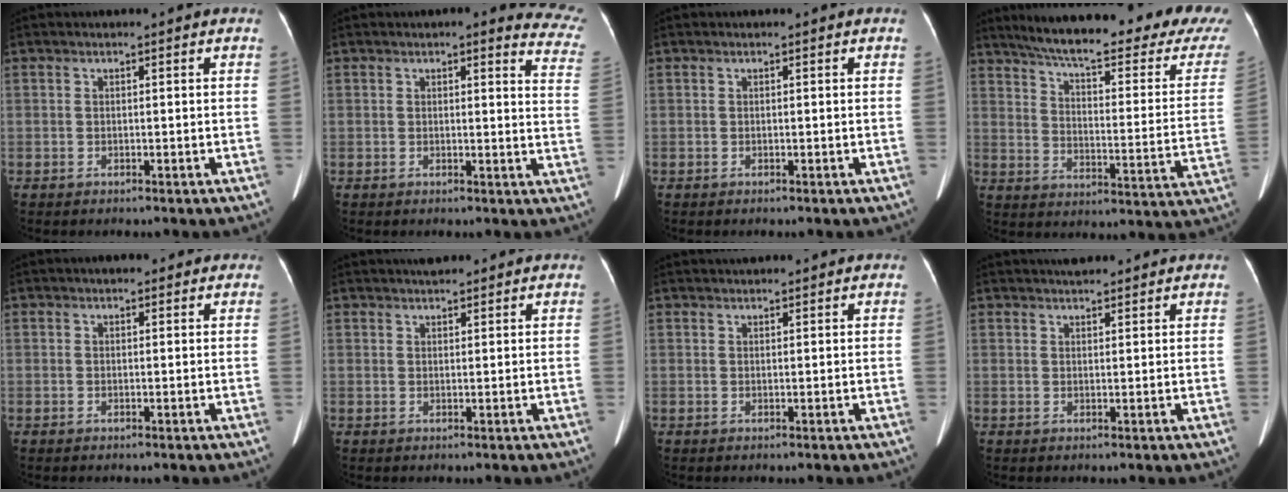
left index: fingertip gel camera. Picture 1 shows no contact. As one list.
[{"total": 11.3, "force": [9.9, 2.3, 4.9], "torque": [-0.017, -0.040, 0.070]}, {"total": 0.0}, {"total": 28.9, "force": [24.8, 3.7, 14.5], "torque": [-0.215, -0.065, 0.307]}, {"total": 2.8, "force": [1.9, 1.3, 1.5], "torque": [-0.012, 0.018, 0.020]}, {"total": 3.1, "force": [2.8, 0.7, 1.3], "torque": [-0.017, 0.023, 0.042]}, {"total": 2.8, "force": [2.6, 0.4, 1.0], "torque": [-0.011, 0.030, 0.039]}, {"total": 4.5, "force": [4.0, 1.0, 1.7], "torque": [-0.023, 0.029, 0.056]}]